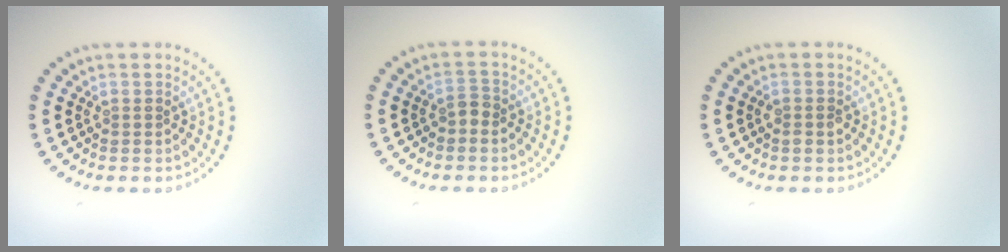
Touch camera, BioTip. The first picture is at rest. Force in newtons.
{"total": 0.9, "press": 0.8, "slide": 0.5}
{"total": 1.1, "press": 1.0, "slide": 0.2}